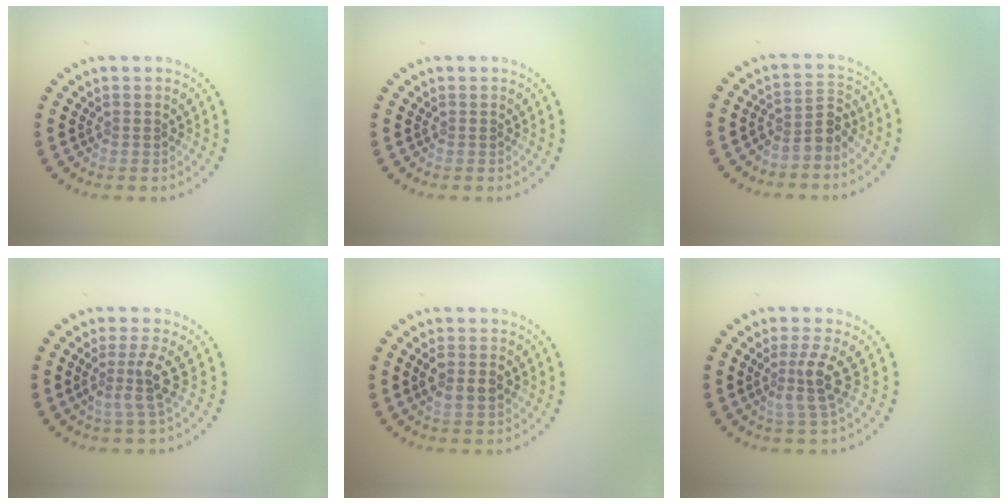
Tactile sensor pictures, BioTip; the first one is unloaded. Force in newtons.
{"total": 0.0}
{"total": 2.7, "press": 2.0, "slide": 1.7}
{"total": 2.7, "press": 2.0, "slide": 1.8}
{"total": 2.6, "press": 2.6, "slide": 0.1}
{"total": 2.9, "press": 2.4, "slide": 1.6}